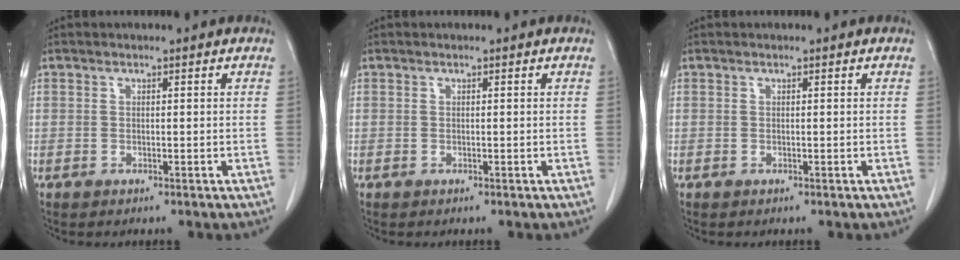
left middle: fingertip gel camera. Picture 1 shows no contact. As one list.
[{"total": 0.0}, {"total": 0.0}]